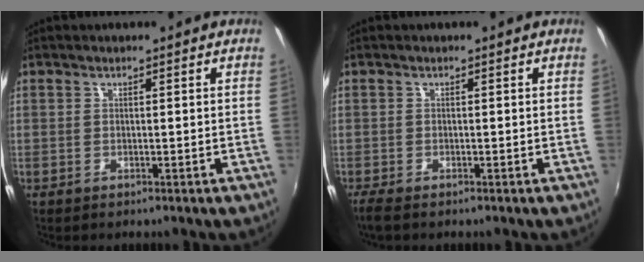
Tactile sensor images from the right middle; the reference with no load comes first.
{"total": 1.9, "force": [-1.5, 0.3, 1.2], "torque": [-0.027, -0.008, -0.029]}